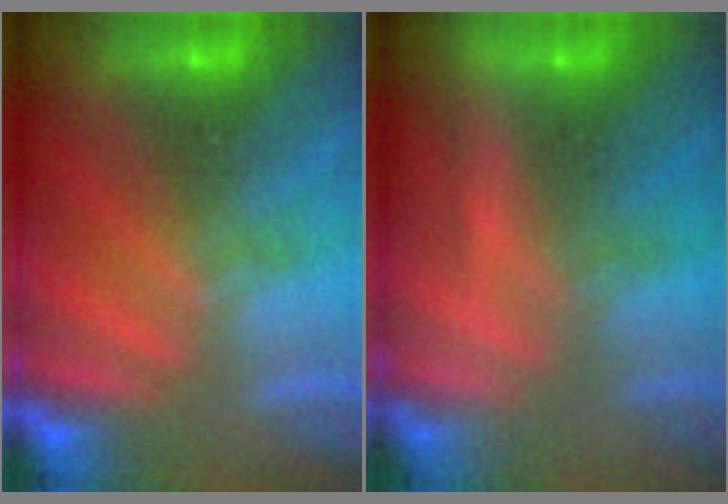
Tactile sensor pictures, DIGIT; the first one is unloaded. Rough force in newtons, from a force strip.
{"total": 2.1}